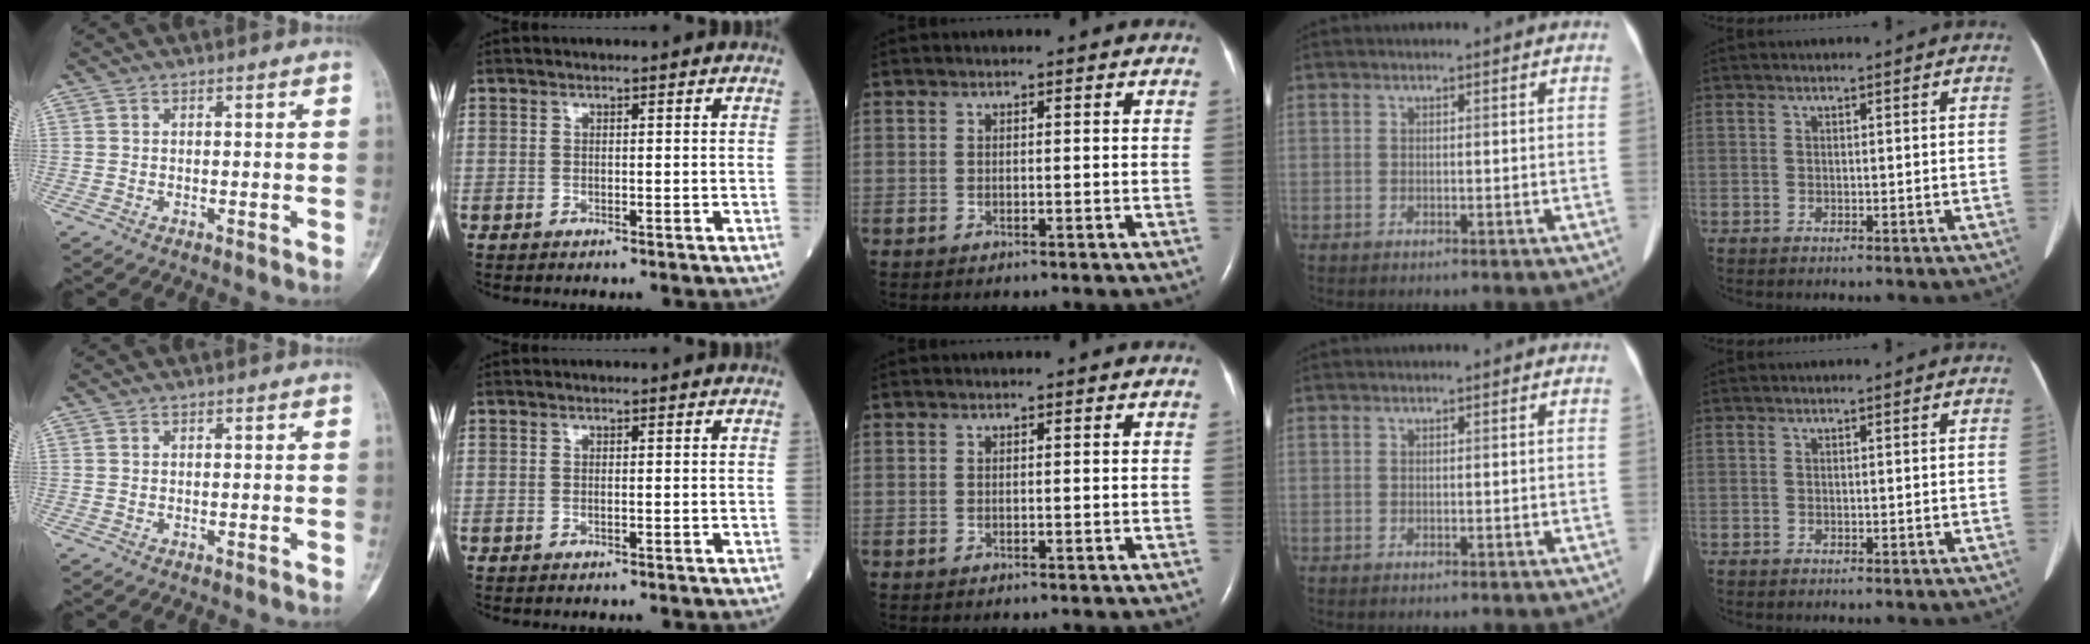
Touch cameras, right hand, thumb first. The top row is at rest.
{}